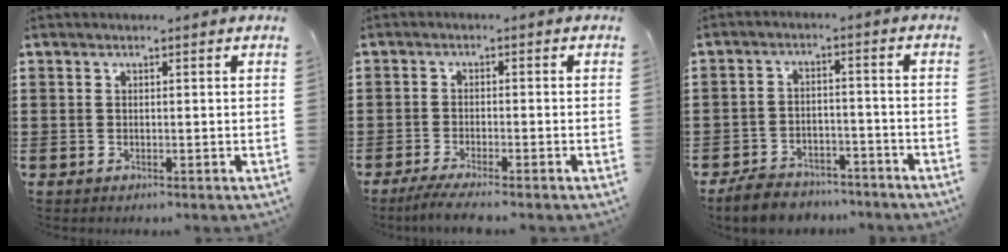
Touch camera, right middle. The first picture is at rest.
{"total": 2.4, "force": [-1.9, -0.3, 1.4], "torque": [-0.032, -0.006, -0.037]}
{"total": 4.6, "force": [-4.4, 0.9, 0.5], "torque": [-0.020, 0.008, -0.092]}